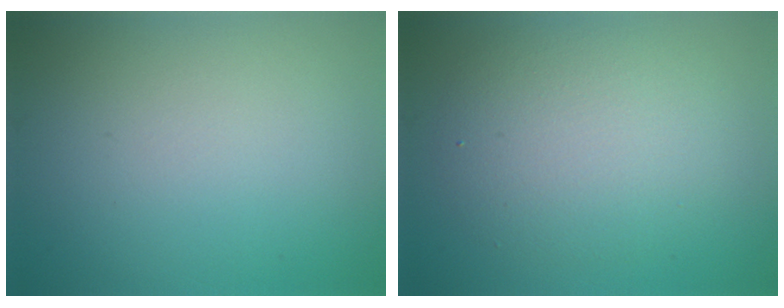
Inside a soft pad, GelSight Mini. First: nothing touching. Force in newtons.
{"total": 5.1, "press": 5.1, "slide": 0.3}